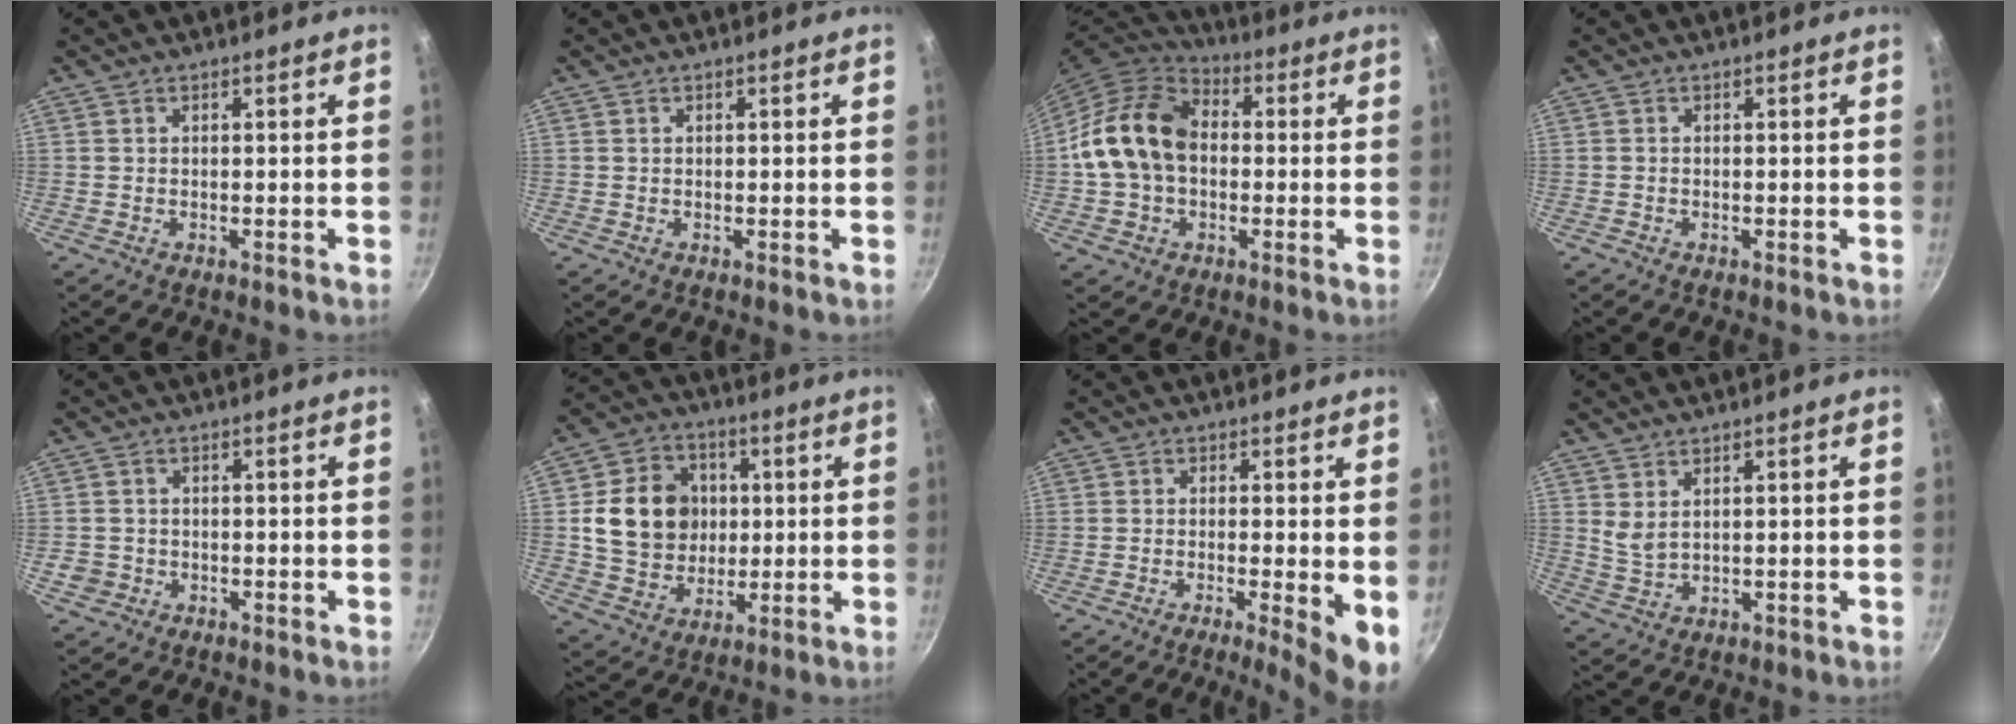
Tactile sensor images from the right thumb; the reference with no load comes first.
{"total": 0.0}
{"total": 15.5, "force": [0.1, 11.5, 10.3], "torque": [-0.167, 0.033, -0.011]}
{"total": 0.0}
{"total": 2.7, "force": [-1.0, 2.4, 0.7], "torque": [-0.007, 0.014, -0.013]}
{"total": 15.2, "force": [1.8, 12.8, 8.0], "torque": [-0.108, 0.008, 0.036]}
{"total": 7.0, "force": [-1.4, 1.2, 6.8], "torque": [-0.093, -0.006, -0.020]}
{"total": 3.0, "force": [1.7, 1.3, 2.1], "torque": [-0.039, -0.018, 0.038]}